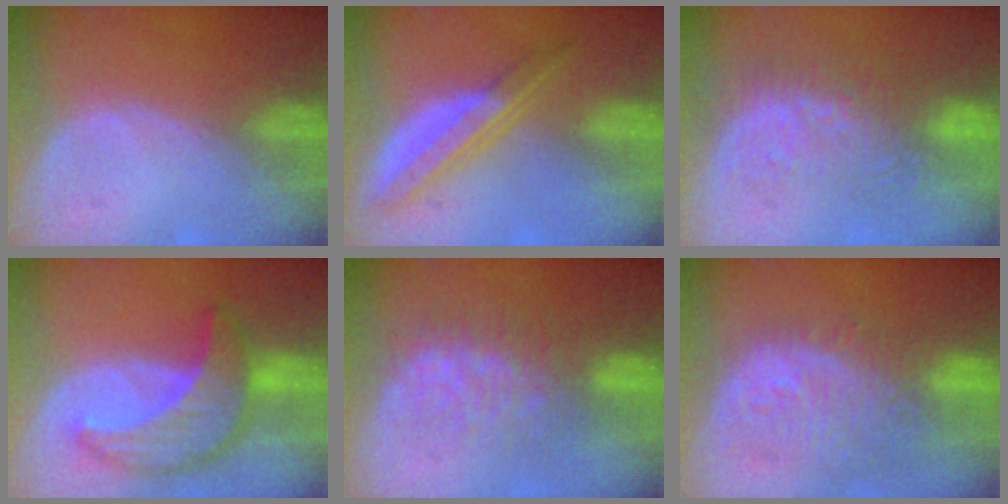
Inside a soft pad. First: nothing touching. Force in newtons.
{"total": 6.5, "press": 5.7, "slide": 3.1}
{"total": 9.0, "press": 8.6, "slide": 2.8}
{"total": 9.5, "press": 9.5, "slide": 0.7}
{"total": 7.8, "press": 7.7, "slide": 1.4}
{"total": 12.0, "press": 10.8, "slide": 5.3}